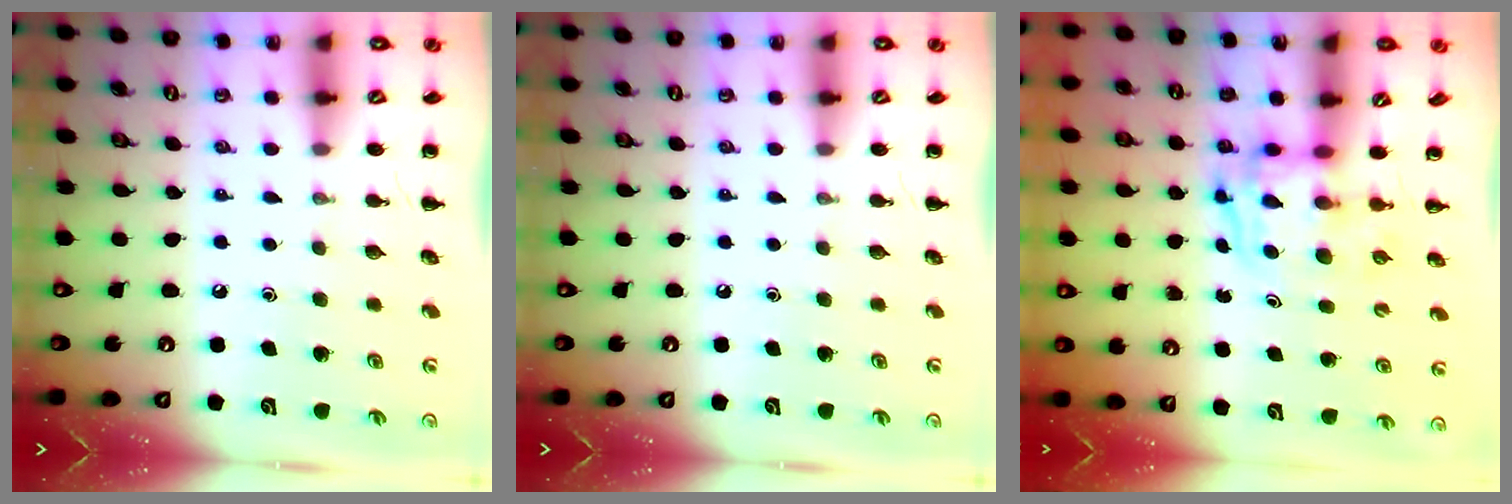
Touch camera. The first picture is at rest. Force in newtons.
{"total": 0.0}
{"total": 3.2, "press": 3.2, "slide": 0.6}